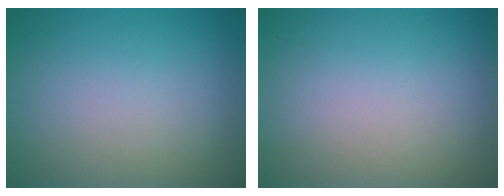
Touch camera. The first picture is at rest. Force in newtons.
{"total": 0.0}